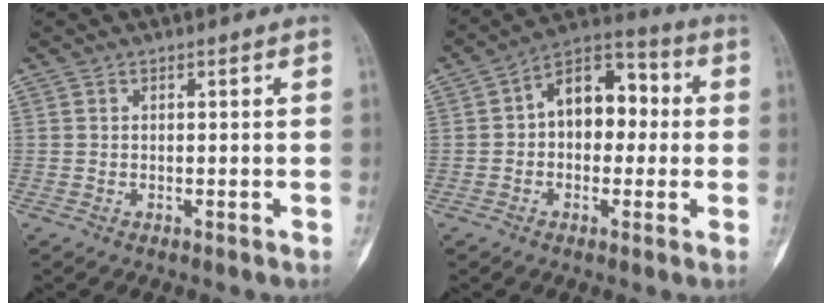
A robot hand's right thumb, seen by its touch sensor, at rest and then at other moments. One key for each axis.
{"total": 11.9, "fx": 0.6, "fy": 8.0, "fz": 8.8, "tx": -0.092, "ty": 0.039, "tz": -0.005}